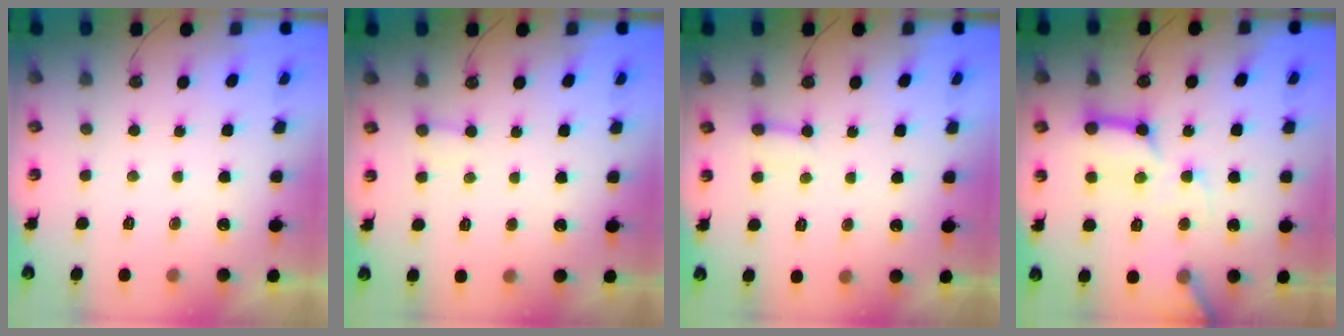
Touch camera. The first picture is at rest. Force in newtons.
{"total": 2.1, "press": 2.1, "slide": 0.2}
{"total": 3.8, "press": 3.7, "slide": 0.4}
{"total": 14.8, "press": 14.7, "slide": 1.6}